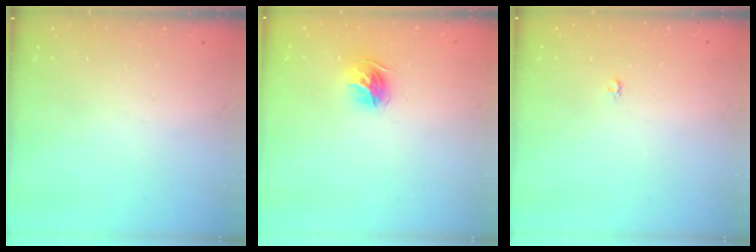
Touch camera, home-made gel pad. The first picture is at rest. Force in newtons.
{"total": 10.3, "press": 10.3, "slide": 0.6}
{"total": 2.2, "press": 2.2, "slide": 0.2}